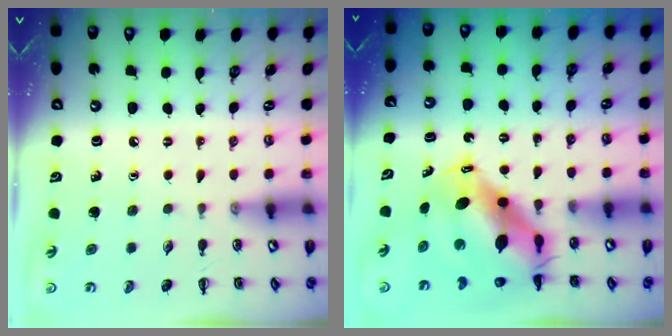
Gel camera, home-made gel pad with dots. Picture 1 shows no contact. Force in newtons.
{"total": 10.8, "press": 10.4, "slide": 3.0}